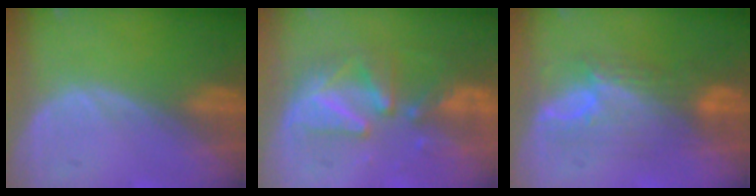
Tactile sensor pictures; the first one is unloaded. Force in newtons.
{"total": 8.7, "press": 8.2, "slide": 3.0}
{"total": 7.4, "press": 7.2, "slide": 1.6}